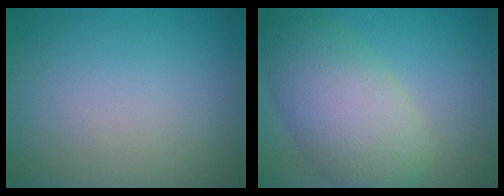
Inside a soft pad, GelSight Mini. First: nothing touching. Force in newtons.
{"total": 7.8, "press": 7.8, "slide": 0.3}